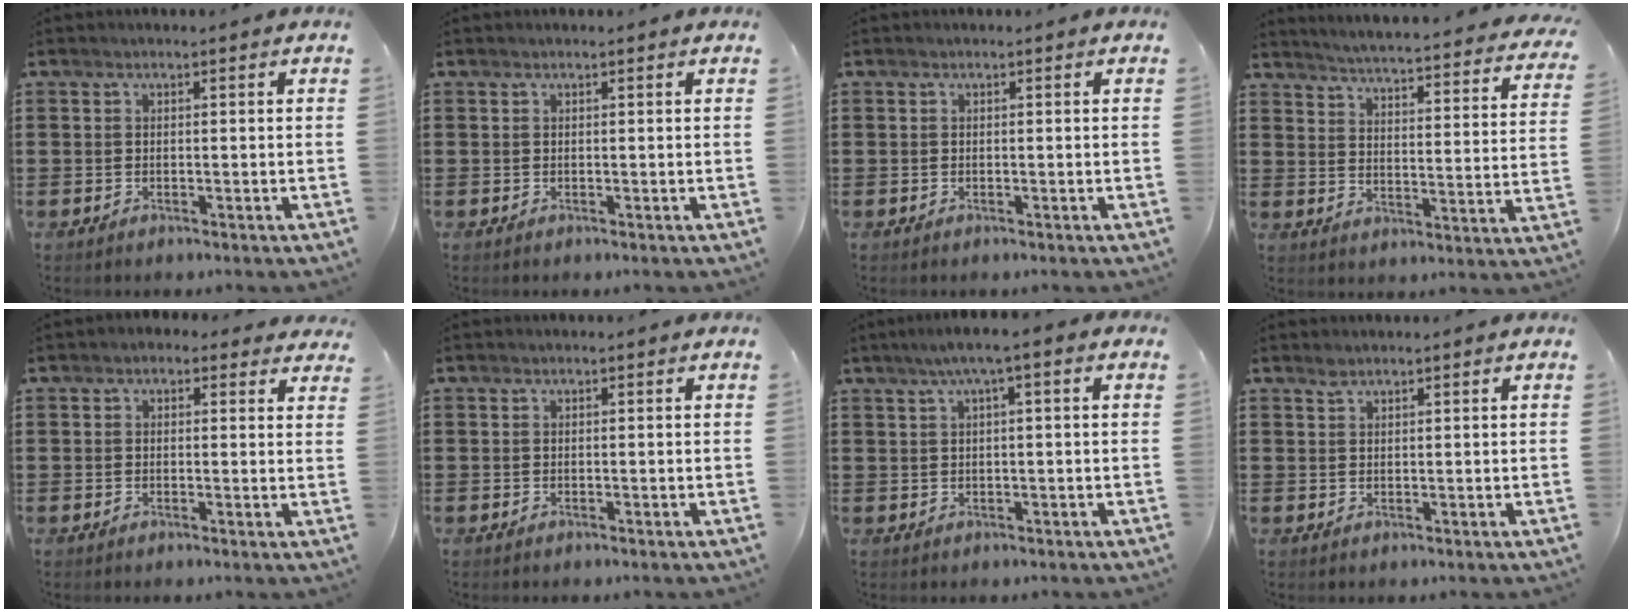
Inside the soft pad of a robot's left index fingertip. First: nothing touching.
{"total": 0.0}
{"total": 0.0}
{"total": 3.7, "force": [3.5, -0.7, 1.1], "torque": [-0.041, -0.037, 0.050]}
{"total": 1.6, "force": [1.1, 1.1, 0.4], "torque": [-0.006, 0.006, 0.017]}
{"total": 0.0}
{"total": 3.1, "force": [0.6, 0.2, 3.1], "torque": [-0.057, 0.001, 0.007]}
{"total": 1.2, "force": [1.1, 0.4, 0.4], "torque": [-0.011, 0.002, 0.021]}